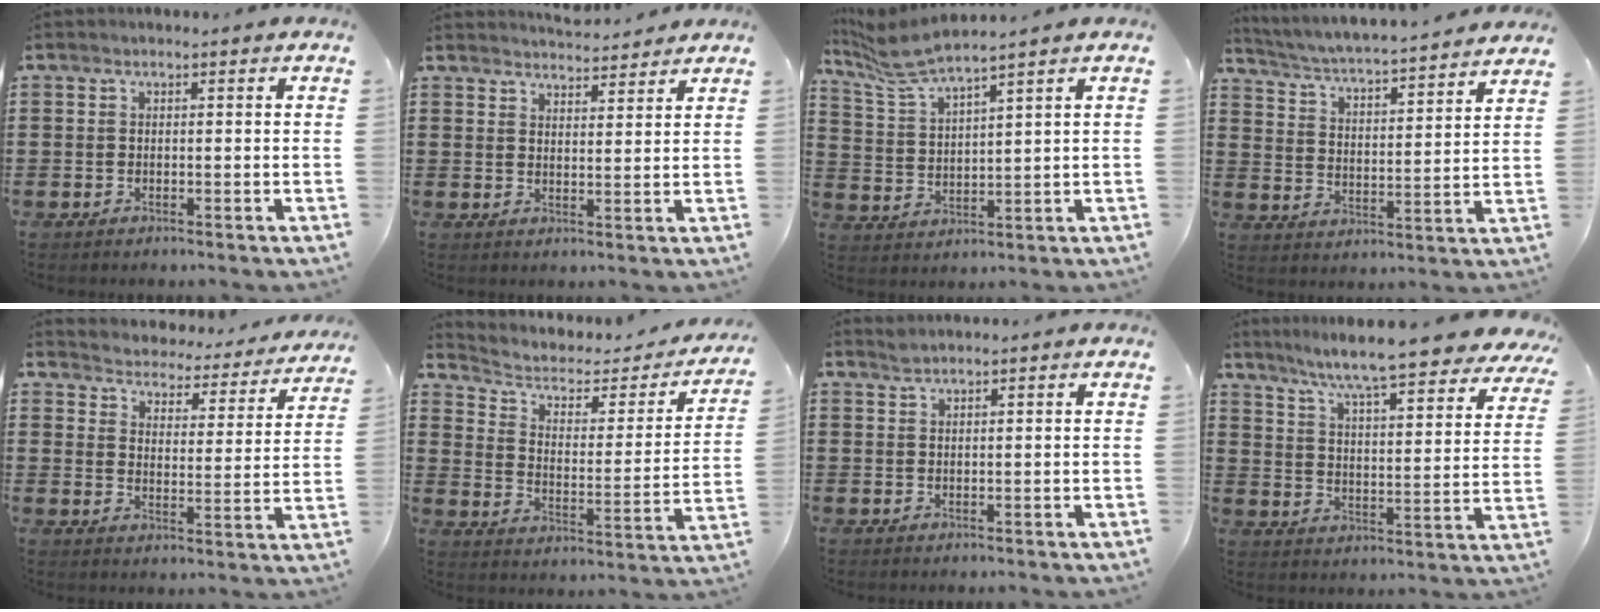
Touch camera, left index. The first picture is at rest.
{"total": 3.5, "force": [3.5, 0.2, 0.2], "torque": [-0.014, -0.012, 0.066]}
{"total": 5.9, "force": [5.2, 0.3, 2.7], "torque": [-0.075, -0.021, 0.092]}
{"total": 3.9, "force": [3.8, -0.6, 1.0], "torque": [-0.040, -0.039, 0.056]}
{"total": 3.6, "force": [3.6, 0.0, -0.4], "torque": [-0.018, -0.038, 0.055]}
{"total": 3.4, "force": [2.1, 2.0, 1.8], "torque": [-0.052, -0.013, 0.027]}
{"total": 1.1, "force": [1.0, 0.0, 0.3], "torque": [-0.008, -0.001, 0.020]}
{"total": 8.2, "force": [7.4, -0.7, 3.6], "torque": [-0.099, -0.053, 0.121]}